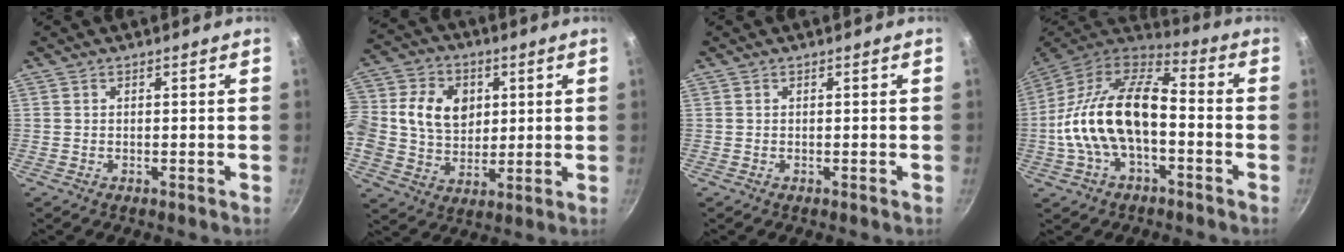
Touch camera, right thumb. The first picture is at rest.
{"total": 19.7, "force": [3.3, 16.1, 10.9], "torque": [-0.228, 0.033, 0.056]}
{"total": 0.0}
{"total": 20.0, "force": [-3.1, 10.7, 16.6], "torque": [-0.296, 0.045, -0.069]}